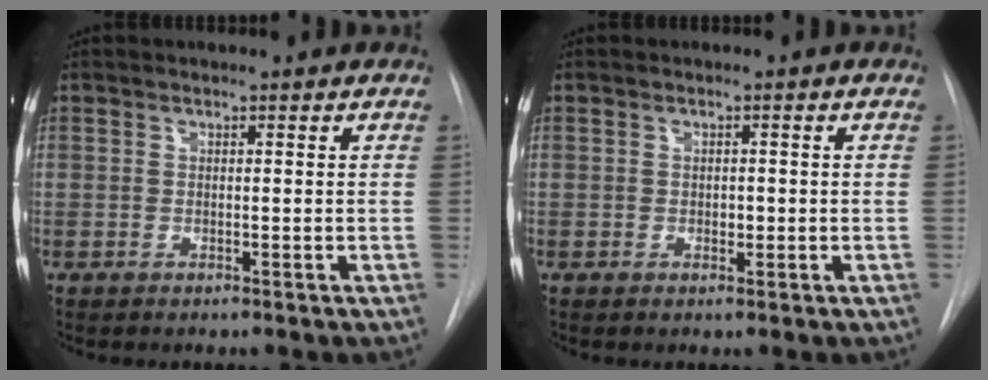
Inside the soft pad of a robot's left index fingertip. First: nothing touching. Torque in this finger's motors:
{"motor_torque": [0.09, -0.02, 0.00, 0.01]}